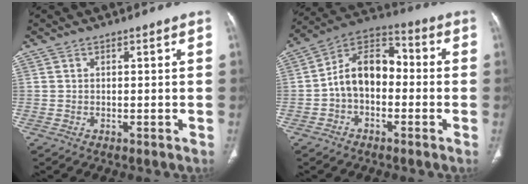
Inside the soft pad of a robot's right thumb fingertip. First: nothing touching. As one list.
[{"total": 12.0, "force": [-1.4, 8.0, 8.8], "torque": [-0.126, 0.044, -0.040]}]